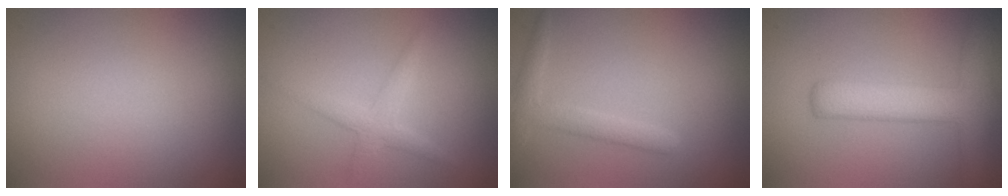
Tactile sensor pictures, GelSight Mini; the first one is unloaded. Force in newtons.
{"total": 2.0, "press": 2.0, "slide": 0.1}
{"total": 2.1, "press": 2.1, "slide": 0.0}
{"total": 5.8, "press": 5.8, "slide": 0.3}